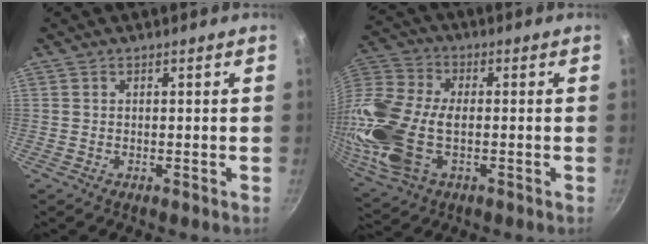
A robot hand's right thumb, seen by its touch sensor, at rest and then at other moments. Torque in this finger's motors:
{"motor_torque": [1.71, 2.46, 1.44, -1.33, 0.27]}